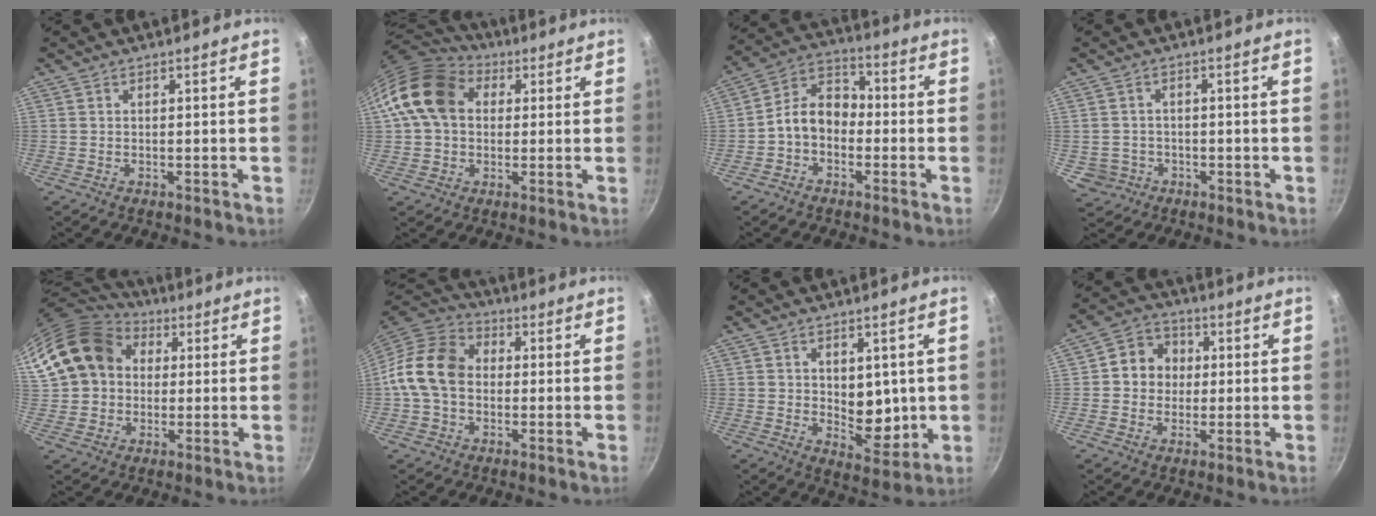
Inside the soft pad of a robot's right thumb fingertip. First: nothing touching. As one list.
[{"total": 14.7, "force": [2.9, 11.3, 9.0], "torque": [-0.143, 0.026, 0.036]}, {"total": 8.9, "force": [-2.1, 6.6, 5.6], "torque": [-0.066, 0.042, -0.057]}, {"total": 4.0, "force": [-1.0, 3.7, 1.0], "torque": [-0.003, 0.015, -0.005]}, {"total": 18.0, "force": [4.8, 14.3, 9.8], "torque": [-0.164, 0.033, 0.082]}, {"total": 11.8, "force": [-0.4, 9.0, 7.6], "torque": [-0.119, 0.026, -0.029]}, {"total": 8.6, "force": [0.9, 5.7, 6.4], "torque": [-0.058, -0.033, 0.020]}, {"total": 7.9, "force": [0.7, 7.1, 3.2], "torque": [-0.015, 0.013, -0.005]}]